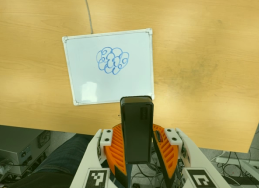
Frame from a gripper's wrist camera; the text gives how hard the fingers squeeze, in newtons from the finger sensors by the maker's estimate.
{"total": 5.6, "left": 5.7, "right": 5.5}